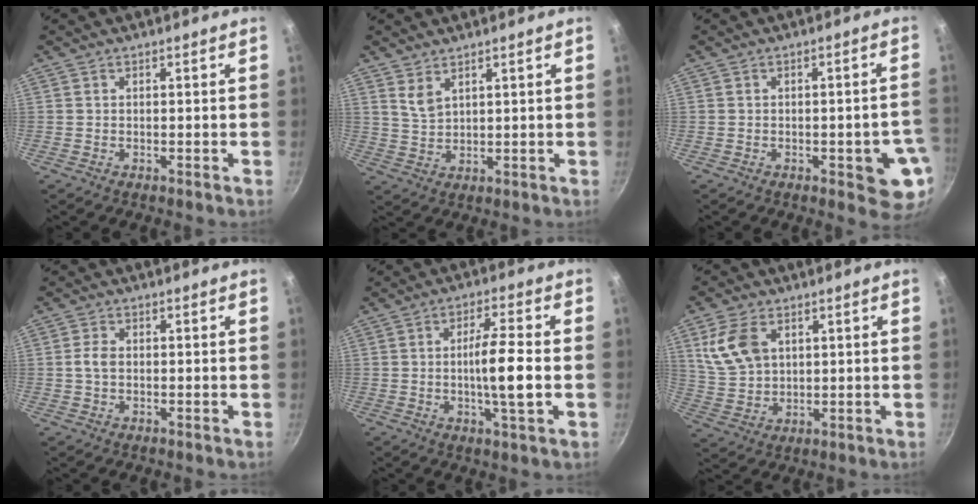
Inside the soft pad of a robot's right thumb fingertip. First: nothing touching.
{"total": 3.5, "force": [2.4, 1.6, 2.0], "torque": [-0.037, -0.018, 0.051]}
{"total": 8.5, "force": [-2.3, 3.1, 7.6], "torque": [-0.060, 0.008, -0.025]}
{"total": 2.5, "force": [-0.1, 1.7, 1.9], "torque": [-0.039, 0.009, -0.005]}
{"total": 8.7, "force": [-0.8, 1.0, 8.6], "torque": [-0.152, 0.010, -0.018]}
{"total": 9.6, "force": [3.5, 6.3, 6.3], "torque": [-0.114, -0.011, 0.078]}